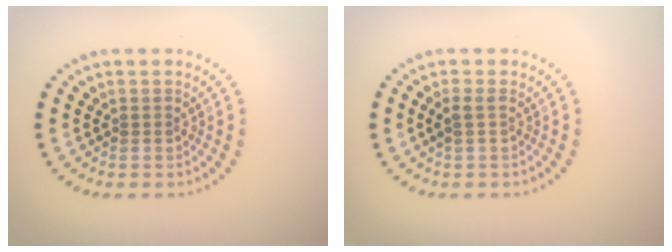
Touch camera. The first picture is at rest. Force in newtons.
{"total": 1.1, "press": 1.0, "slide": 0.3}